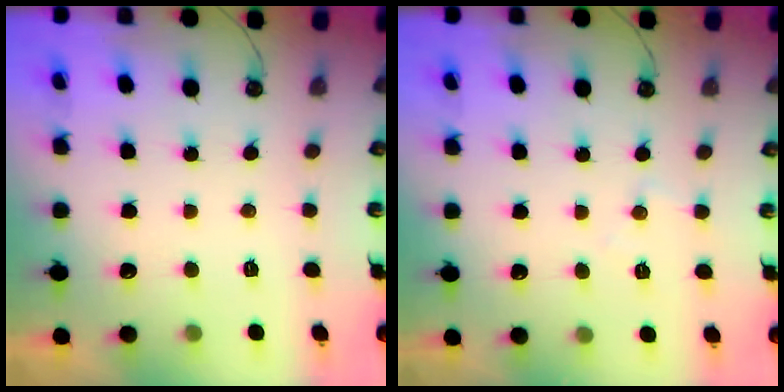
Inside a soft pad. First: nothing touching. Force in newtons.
{"total": 4.7, "press": 4.6, "slide": 0.9}